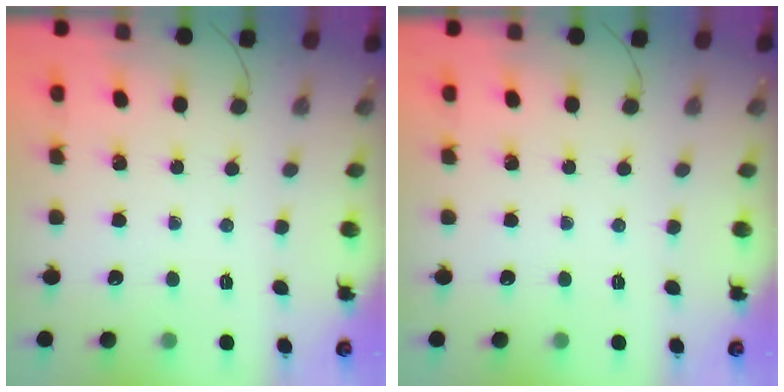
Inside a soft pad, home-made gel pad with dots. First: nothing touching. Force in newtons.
{"total": 0.0}